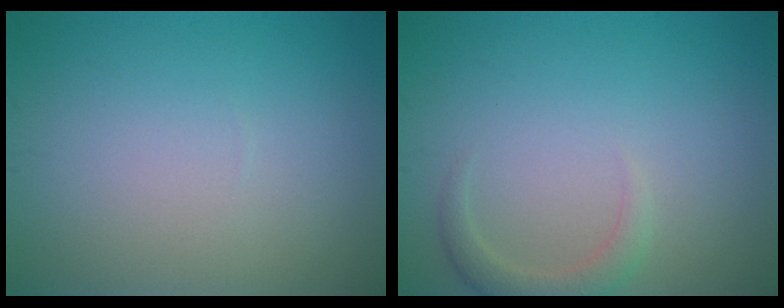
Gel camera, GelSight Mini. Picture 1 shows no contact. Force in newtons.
{"total": 2.0, "press": 2.0, "slide": 0.3}